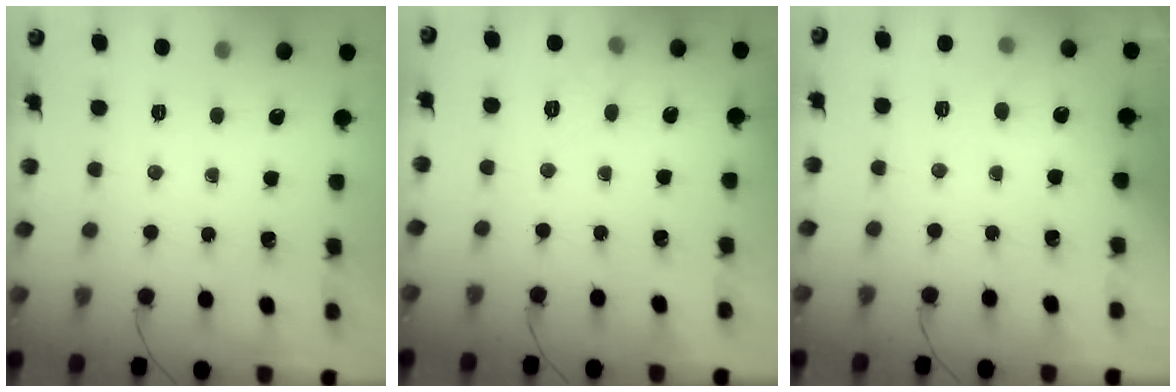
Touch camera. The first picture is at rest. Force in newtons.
{"total": 6.1, "press": 5.9, "slide": 1.4}
{"total": 3.3, "press": 2.9, "slide": 1.5}